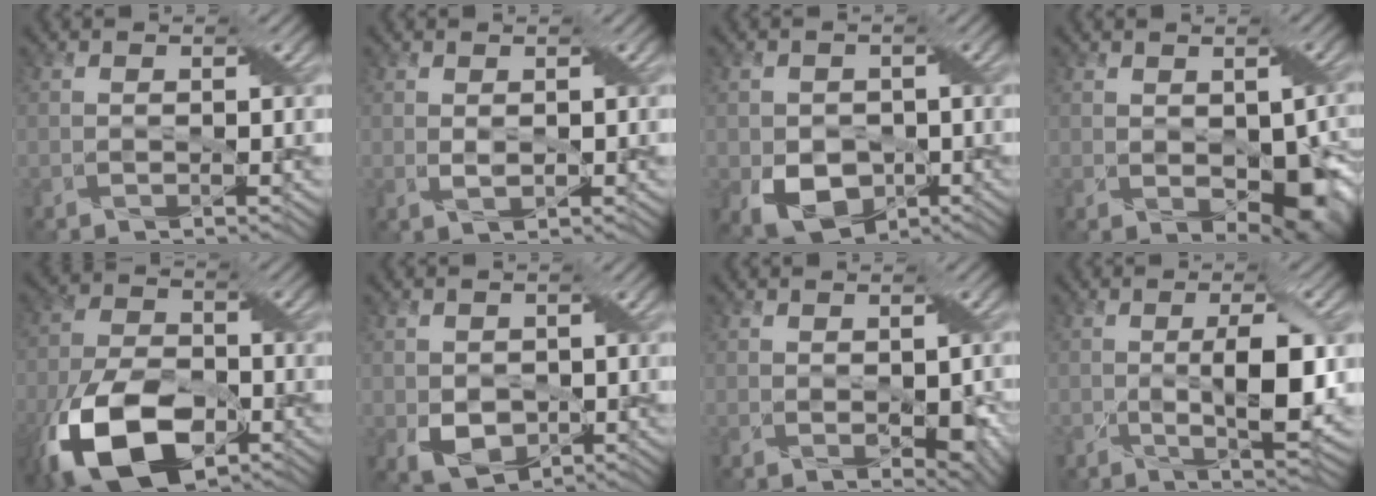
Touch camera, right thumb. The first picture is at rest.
{"total": 1.2, "force": [0.4, 0.8, 0.8], "torque": [-0.021, -0.001, 0.013]}
{"total": 6.3, "force": [-1.8, 5.1, 3.4], "torque": [-0.074, -0.019, -0.028]}
{"total": 6.9, "force": [-0.7, 4.1, 5.5], "torque": [-0.093, -0.019, 0.002]}
{"total": 15.2, "force": [-7.5, 8.6, 10.1], "torque": [-0.230, -0.040, -0.144]}
{"total": 4.3, "force": [-0.4, 3.5, 2.4], "torque": [-0.062, -0.012, 0.000]}
{"total": 3.9, "force": [0.1, 2.4, 3.1], "torque": [-0.055, -0.013, 0.015]}
{"total": 6.8, "force": [-0.2, 2.4, 6.3], "torque": [-0.107, -0.006, 0.002]}